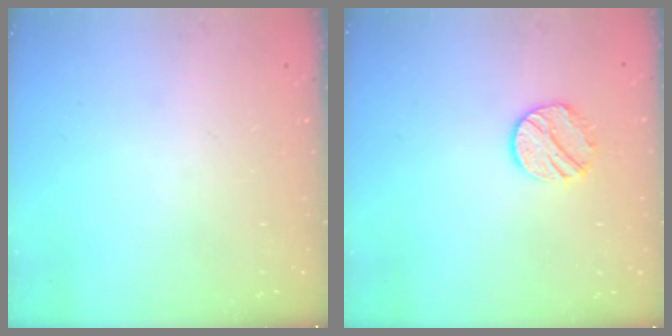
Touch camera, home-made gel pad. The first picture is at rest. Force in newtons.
{"total": 9.4, "press": 9.4, "slide": 0.2}